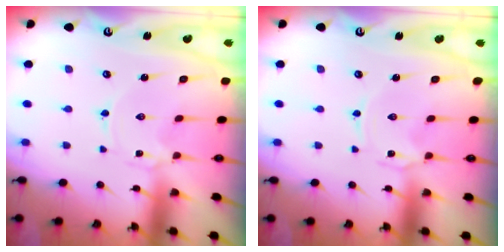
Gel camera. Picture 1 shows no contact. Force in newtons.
{"total": 0.0}